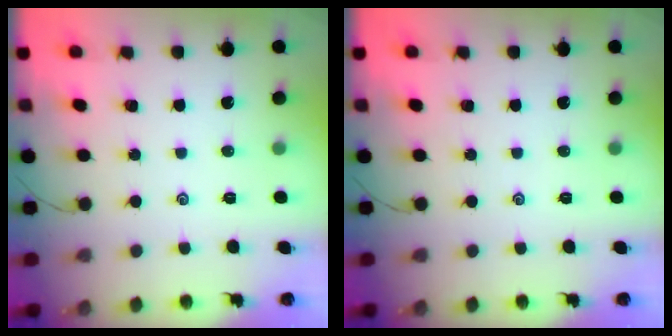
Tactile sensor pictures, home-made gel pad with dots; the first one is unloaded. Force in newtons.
{"total": 0.0}